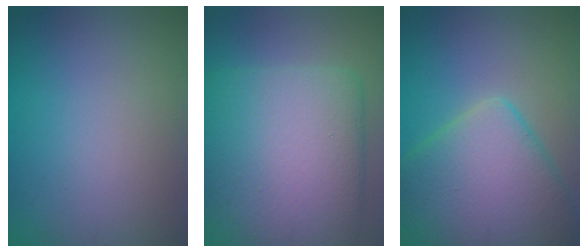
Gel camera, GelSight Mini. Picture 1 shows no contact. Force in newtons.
{"total": 15.8, "press": 15.8, "slide": 0.3}
{"total": 10.6, "press": 10.6, "slide": 0.4}